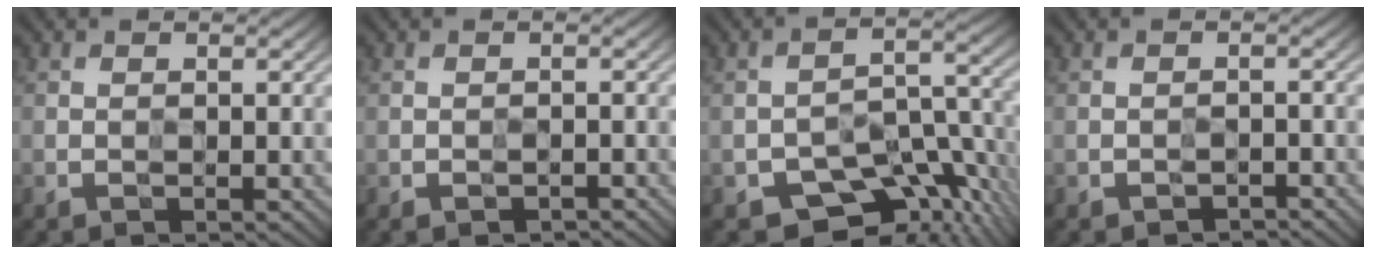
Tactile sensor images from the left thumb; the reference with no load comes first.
{"total": 1.1, "force": [-0.8, 0.6, 0.5], "torque": [-0.005, -0.001, -0.012]}
{"total": 10.0, "force": [-6.1, 5.3, 5.8], "torque": [-0.075, -0.016, -0.099]}
{"total": 1.5, "force": [-1.4, 0.5, 0.4], "torque": [-0.002, 0.002, -0.021]}